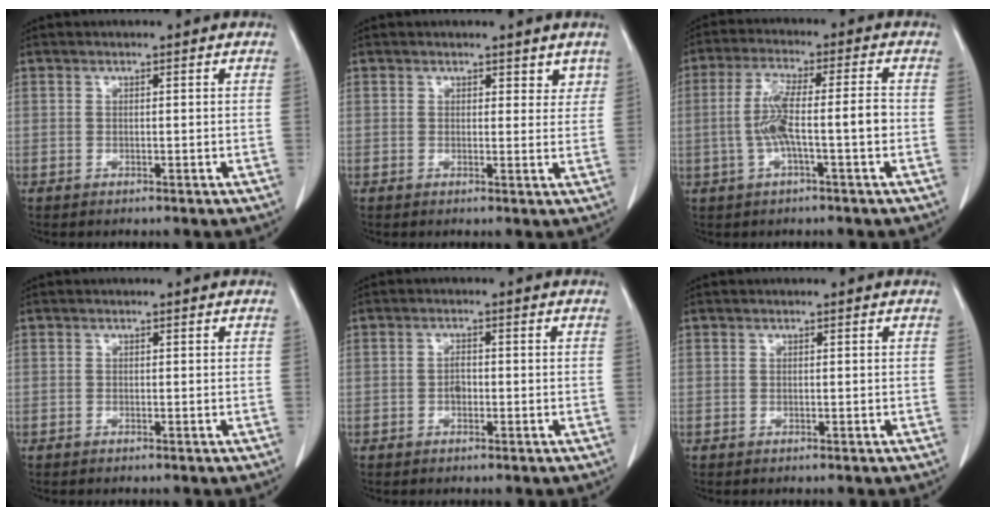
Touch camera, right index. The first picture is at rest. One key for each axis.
{"total": 2.6, "fx": 1.8, "fy": 1.5, "fz": 1.0, "tx": 0.006, "ty": -0.005, "tz": 0.019}
{"total": 8.1, "fx": -1.4, "fy": 0.8, "fz": 7.9, "tx": -0.154, "ty": 0.019, "tz": -0.026}
{"total": 0.0}
{"total": 1.6, "fx": -0.5, "fy": 0.9, "fz": 1.2, "tx": -0.020, "ty": 0.004, "tz": -0.009}
{"total": 0.0}